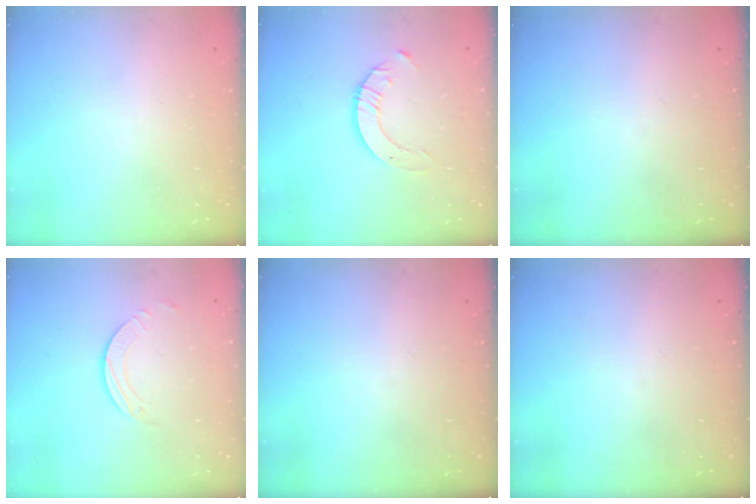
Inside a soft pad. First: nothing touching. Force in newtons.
{"total": 3.4, "press": 3.4, "slide": 0.3}
{"total": 0.0}
{"total": 2.5, "press": 2.5, "slide": 0.2}
{"total": 0.0}
{"total": 0.0}